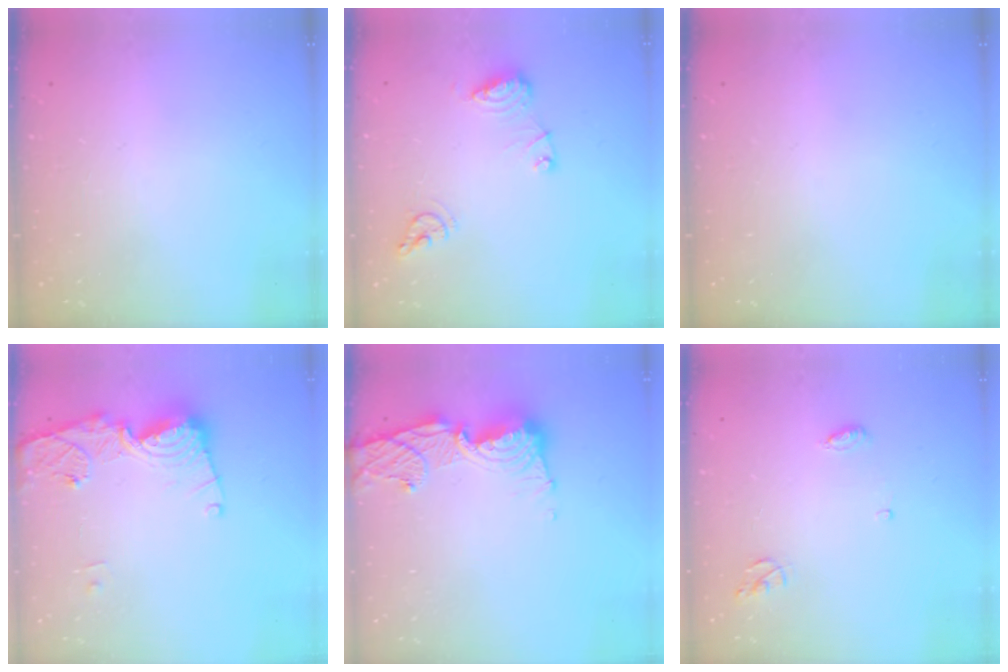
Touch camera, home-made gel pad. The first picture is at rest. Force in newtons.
{"total": 10.5, "press": 10.4, "slide": 1.1}
{"total": 0.0}
{"total": 14.4, "press": 14.4, "slide": 1.4}
{"total": 13.3, "press": 13.2, "slide": 1.6}
{"total": 5.1, "press": 5.1, "slide": 0.4}